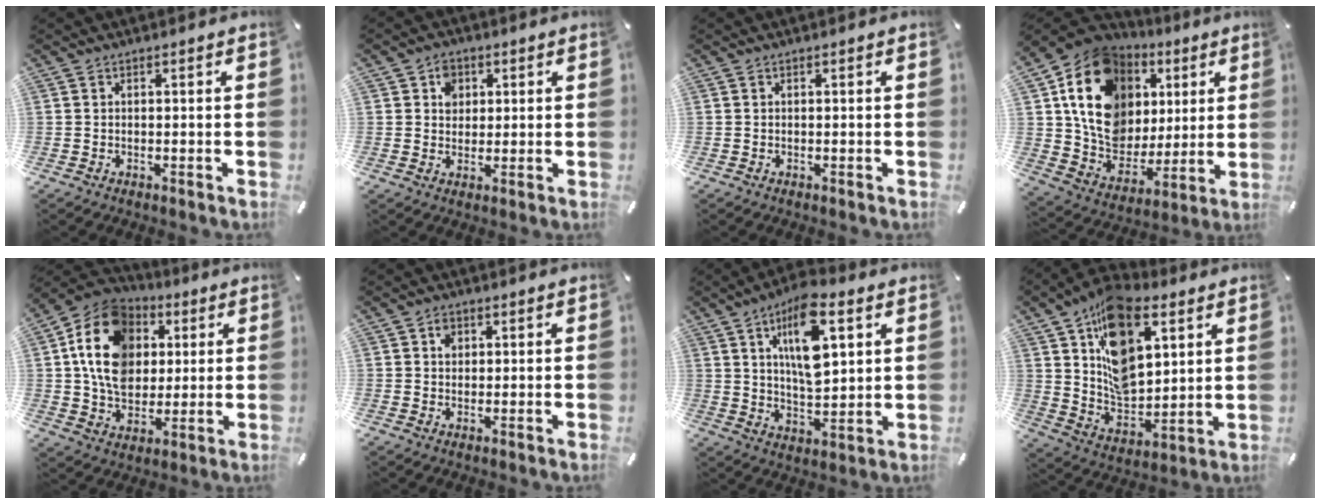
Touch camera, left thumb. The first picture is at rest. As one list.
[{"total": 4.6, "force": [1.4, 4.1, 1.6], "torque": [-0.017, 0.000, 0.020]}, {"total": 0.0}, {"total": 19.5, "force": [6.0, 16.1, 9.2], "torque": [-0.163, -0.033, 0.117]}, {"total": 17.0, "force": [3.1, 13.7, 9.5], "torque": [-0.181, 0.005, 0.060]}, {"total": 2.3, "force": [0.6, 2.0, 0.9], "torque": [-0.006, -0.001, 0.006]}, {"total": 14.4, "force": [6.2, 6.3, 11.4], "torque": [-0.194, -0.013, 0.104]}, {"total": 17.2, "force": [8.5, 10.8, 10.5], "torque": [-0.183, -0.035, 0.156]}]